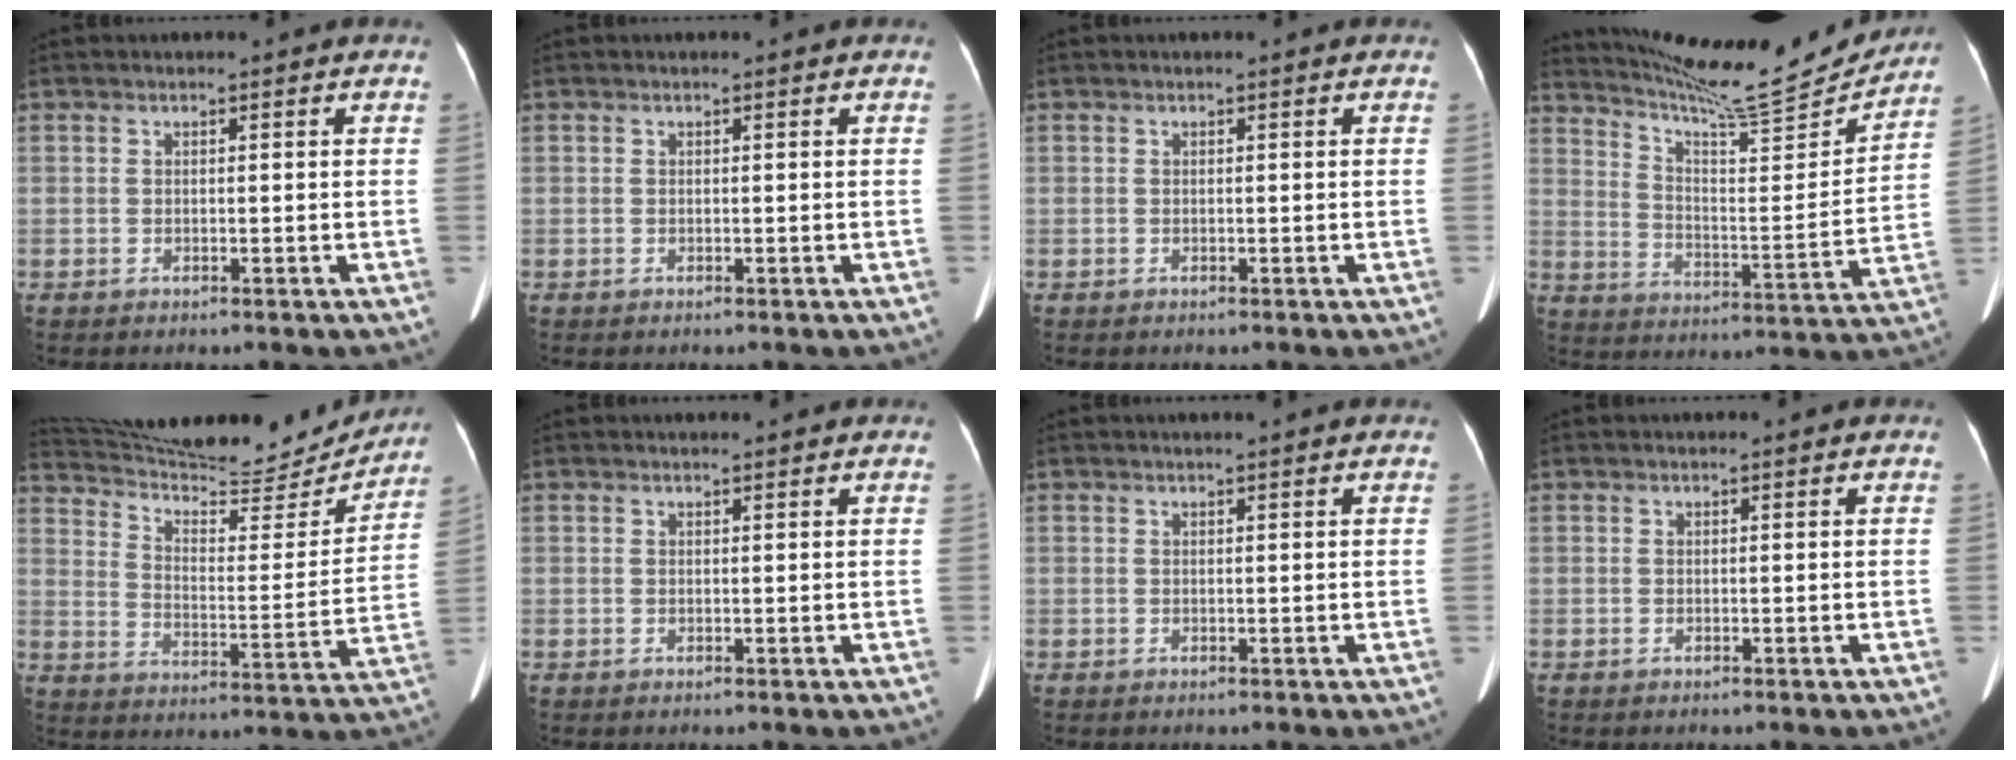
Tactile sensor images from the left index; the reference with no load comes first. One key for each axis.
{"total": 0.0}
{"total": 0.0}
{"total": 19.2, "fx": 18.3, "fy": 0.8, "fz": 5.8, "tx": -0.106, "ty": -0.049, "tz": 0.267}
{"total": 23.7, "fx": 22.5, "fy": 3.6, "fz": 6.5, "tx": -0.113, "ty": -0.042, "tz": 0.318}
{"total": 1.7, "fx": 1.6, "fy": 0.1, "fz": 0.5, "tx": -0.011, "ty": 0.010, "tz": 0.023}
{"total": 2.1, "fx": 1.8, "fy": -0.1, "fz": 0.9, "tx": -0.010, "ty": 0.013, "tz": 0.024}
{"total": 0.5, "fx": 0.5, "fy": 0.0, "fz": 0.2, "tx": -0.007, "ty": 0.005, "tz": 0.006}